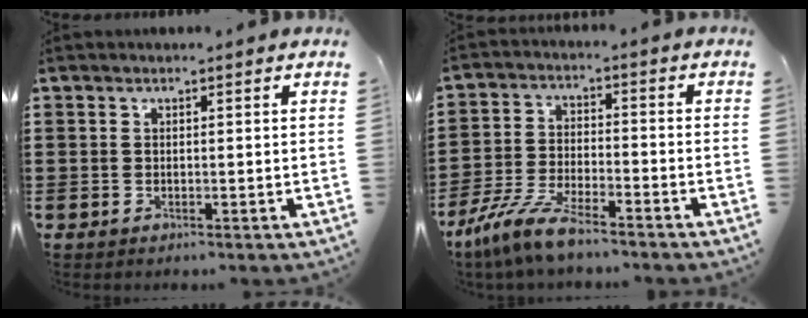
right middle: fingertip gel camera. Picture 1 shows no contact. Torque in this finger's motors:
{"motor_torque": [2.14, 0.00, 0.41, 0.19]}